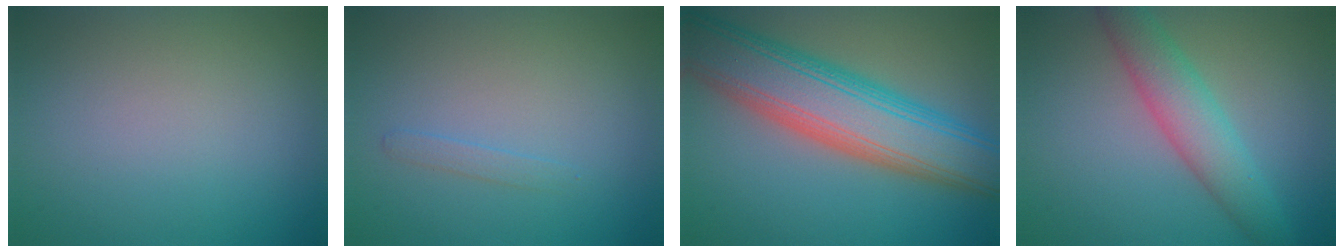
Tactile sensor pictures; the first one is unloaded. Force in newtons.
{"total": 0.8, "press": 0.8, "slide": 0.0}
{"total": 10.6, "press": 10.6, "slide": 0.5}
{"total": 4.6, "press": 4.6, "slide": 0.2}